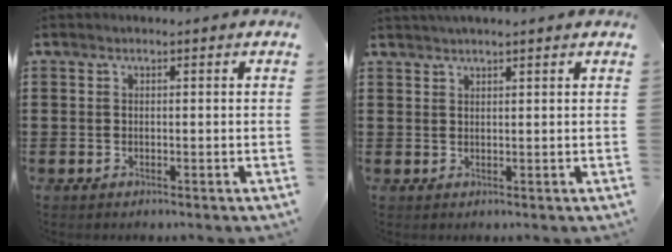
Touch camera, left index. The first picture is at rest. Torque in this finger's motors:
{"motor_torque": [-0.08, 0.00, 0.12, 0.21]}